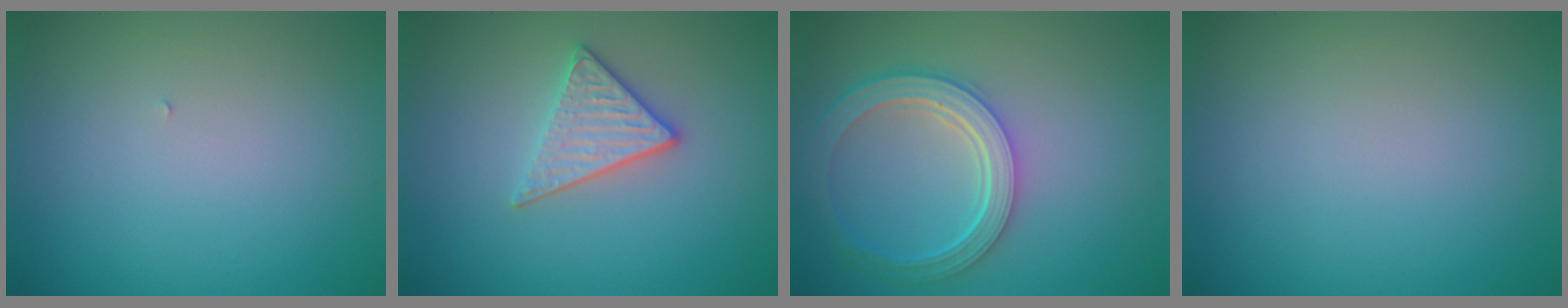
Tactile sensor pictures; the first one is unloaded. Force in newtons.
{"total": 2.9, "press": 2.7, "slide": 1.1}
{"total": 5.1, "press": 4.0, "slide": 3.1}
{"total": 0.0}